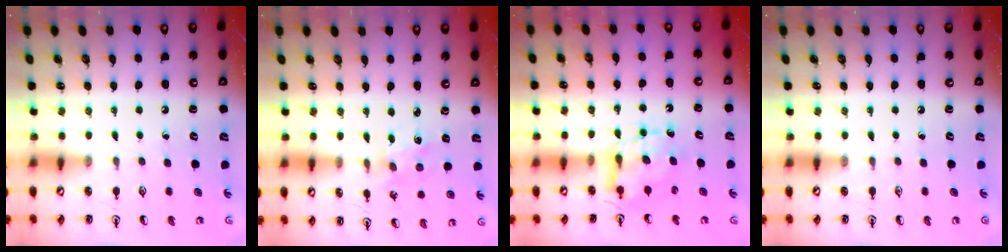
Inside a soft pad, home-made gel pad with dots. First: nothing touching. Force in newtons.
{"total": 1.3, "press": 1.3, "slide": 0.3}
{"total": 7.2, "press": 7.2, "slide": 0.3}
{"total": 0.0}